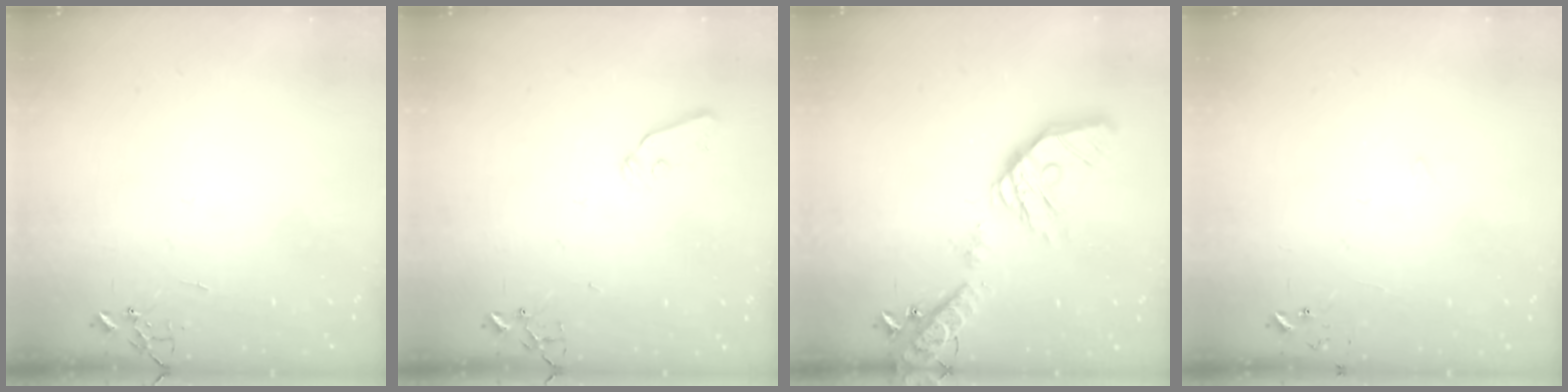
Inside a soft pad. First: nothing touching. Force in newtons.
{"total": 5.8, "press": 5.8, "slide": 0.8}
{"total": 20.4, "press": 20.1, "slide": 3.3}
{"total": 6.6, "press": 6.6, "slide": 0.5}